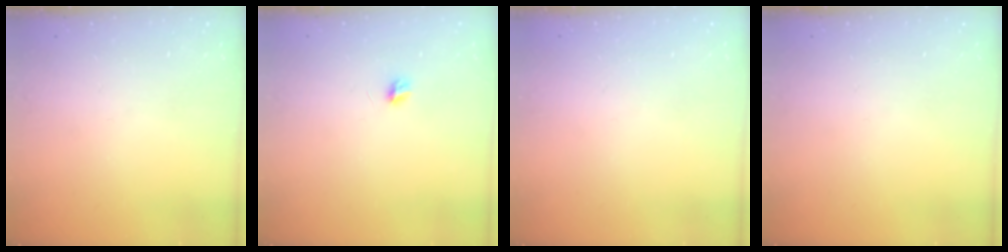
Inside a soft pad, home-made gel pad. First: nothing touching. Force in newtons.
{"total": 3.7, "press": 3.7, "slide": 0.3}
{"total": 0.9, "press": 0.9, "slide": 0.1}
{"total": 0.0}